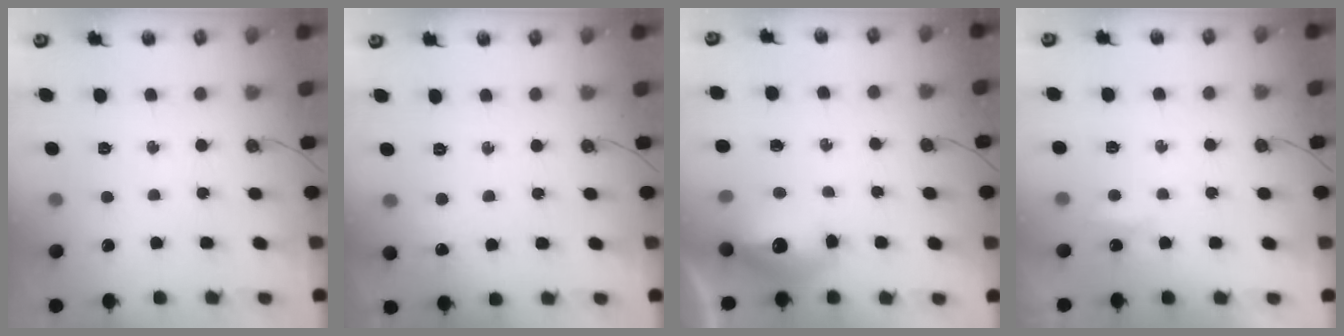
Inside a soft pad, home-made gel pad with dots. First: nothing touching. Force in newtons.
{"total": 4.3, "press": 4.3, "slide": 0.6}
{"total": 14.1, "press": 14.0, "slide": 1.3}
{"total": 2.9, "press": 2.8, "slide": 0.6}